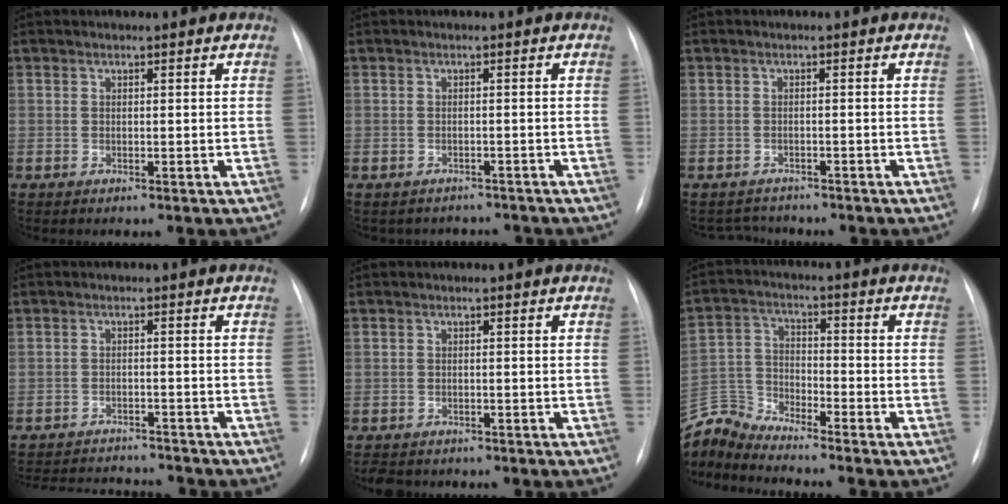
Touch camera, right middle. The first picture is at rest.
{"total": 4.4, "force": [-4.0, 1.8, -0.2], "torque": [0.002, 0.011, -0.046]}
{"total": 2.7, "force": [-2.6, 0.6, -0.6], "torque": [0.008, -0.006, -0.039]}
{"total": 11.2, "force": [-10.8, 1.7, 2.7], "torque": [-0.054, 0.004, -0.149]}
{"total": 3.9, "force": [-3.3, 1.9, 0.9], "torque": [-0.010, -0.004, -0.045]}
{"total": 8.7, "force": [-8.7, -0.9, 0.2], "torque": [-0.017, 0.012, -0.175]}